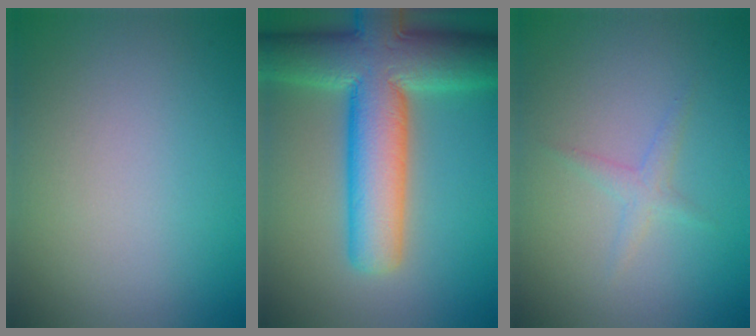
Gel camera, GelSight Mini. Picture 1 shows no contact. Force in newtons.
{"total": 12.2, "press": 12.2, "slide": 0.6}
{"total": 1.3, "press": 1.3, "slide": 0.0}